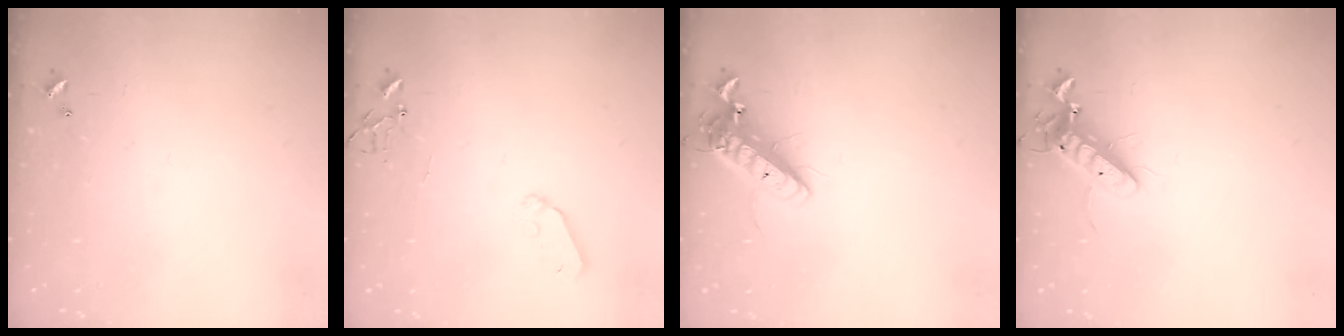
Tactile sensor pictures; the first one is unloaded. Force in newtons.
{"total": 6.5, "press": 6.5, "slide": 0.6}
{"total": 14.3, "press": 14.1, "slide": 2.6}
{"total": 11.8, "press": 11.6, "slide": 2.2}